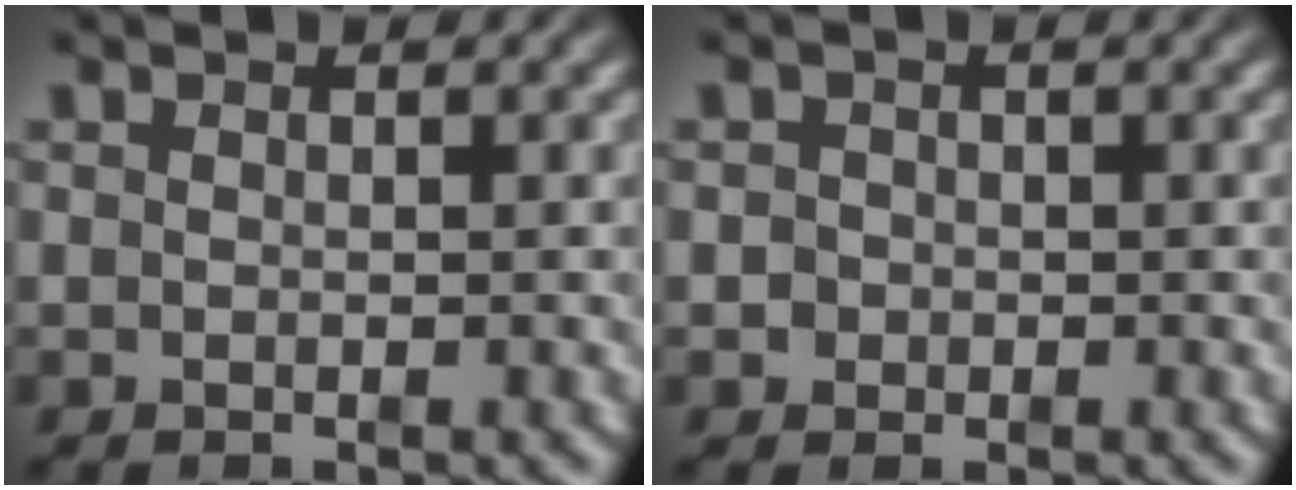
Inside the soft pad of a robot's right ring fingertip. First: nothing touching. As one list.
[{"total": 2.1, "force": [-0.4, 2.0, 0.2], "torque": [-0.015, -0.007, -0.009]}]